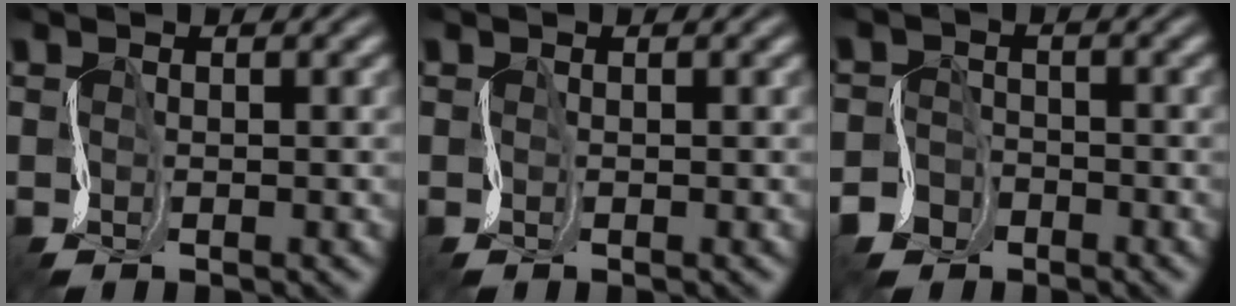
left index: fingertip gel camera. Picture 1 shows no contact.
{"total": 0.0}
{"total": 2.6, "force": [-1.6, 2.1, 0.0], "torque": [0.014, 0.002, -0.036]}